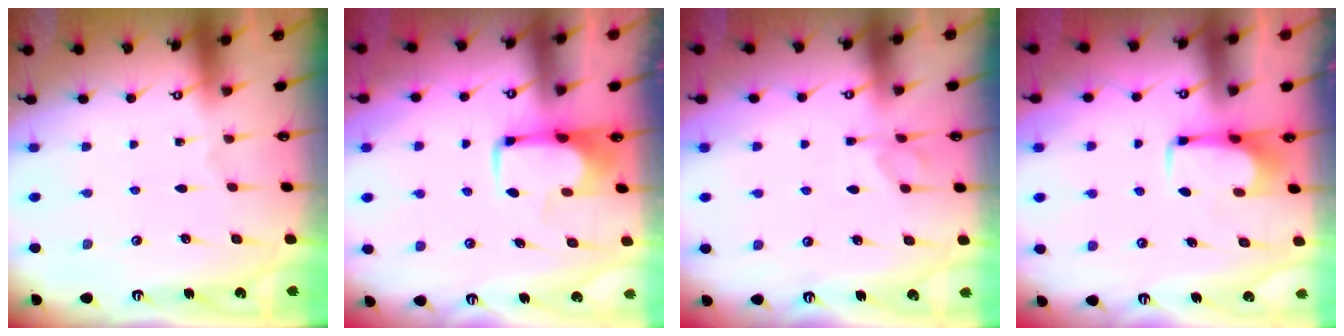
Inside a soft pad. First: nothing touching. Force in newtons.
{"total": 1.8, "press": 1.7, "slide": 0.5}
{"total": 1.9, "press": 1.7, "slide": 0.8}
{"total": 1.6, "press": 1.5, "slide": 0.3}